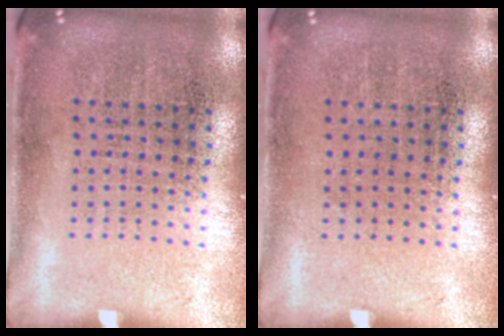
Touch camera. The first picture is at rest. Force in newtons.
{"total": 0.0}